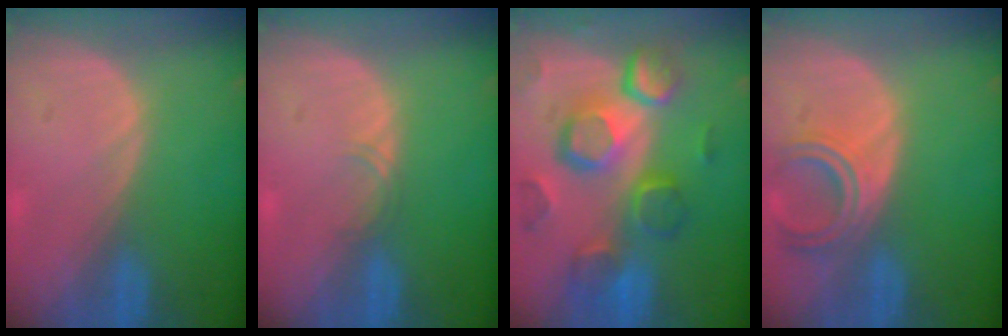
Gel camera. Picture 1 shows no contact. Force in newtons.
{"total": 1.1, "press": 1.1, "slide": 0.1}
{"total": 12.3, "press": 10.6, "slide": 6.2}
{"total": 5.7, "press": 5.2, "slide": 2.4}